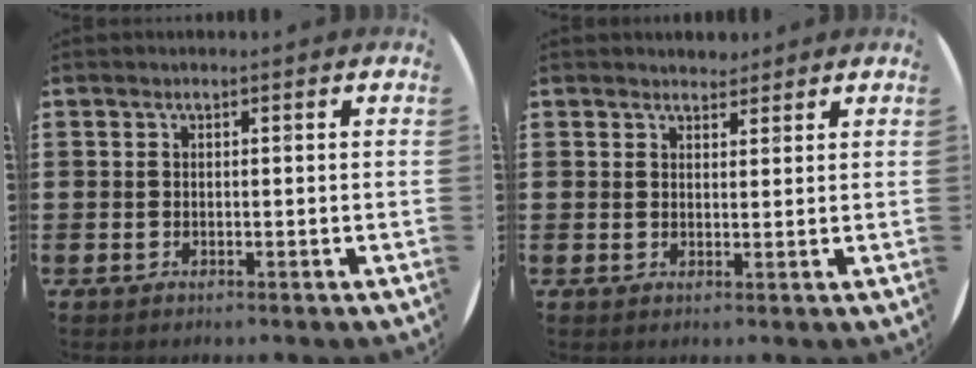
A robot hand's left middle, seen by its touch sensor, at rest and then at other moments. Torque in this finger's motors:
{"motor_torque": [-0.07, 0.07, 0.01, 0.00]}